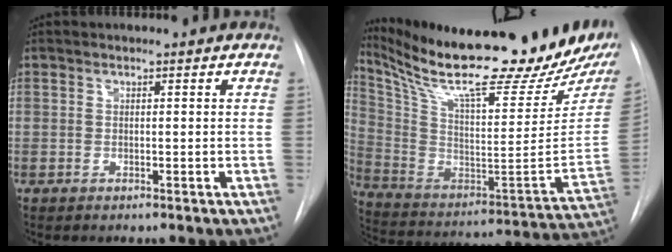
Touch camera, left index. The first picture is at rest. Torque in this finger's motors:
{"motor_torque": [0.94, -1.20, 0.14, 0.06]}